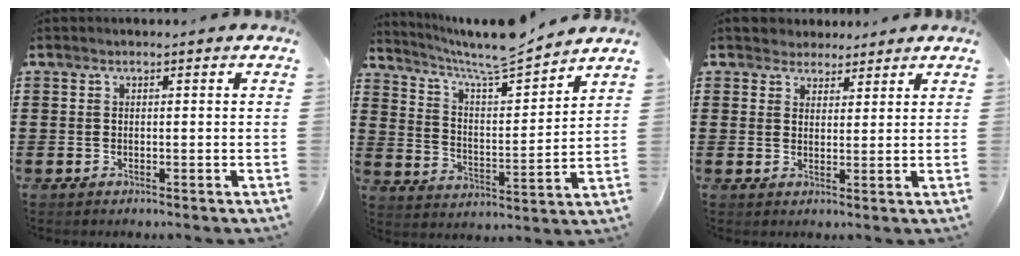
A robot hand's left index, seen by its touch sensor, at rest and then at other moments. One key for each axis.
{"total": 7.2, "fx": 6.8, "fy": 0.0, "fz": 2.5, "tx": -0.078, "ty": -0.052, "tz": 0.112}
{"total": 2.9, "fx": 2.4, "fy": 1.6, "fz": -0.3, "tx": -0.006, "ty": 0.008, "tz": 0.046}